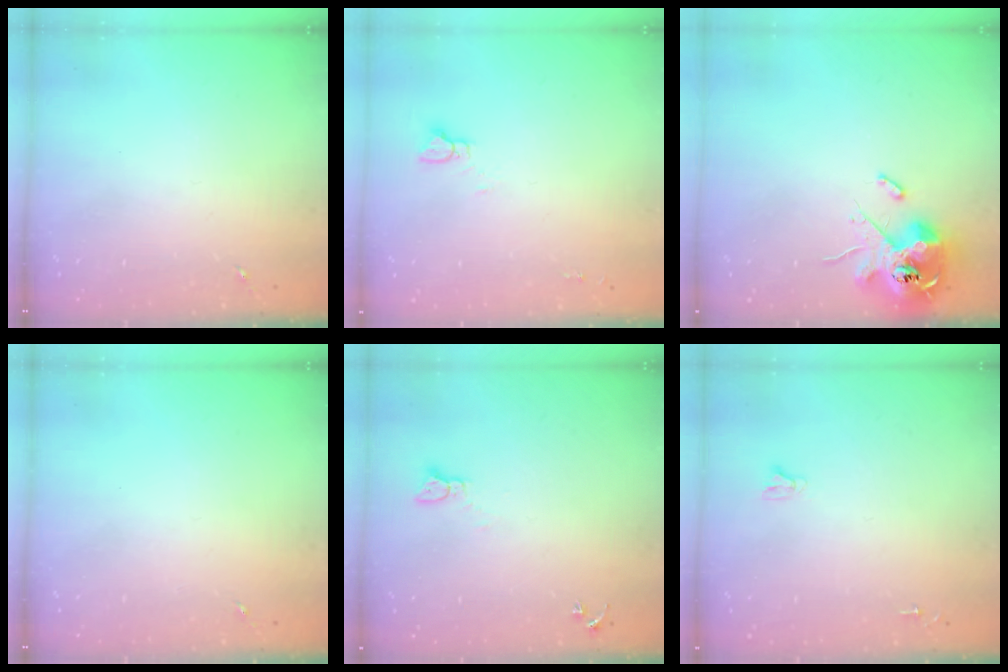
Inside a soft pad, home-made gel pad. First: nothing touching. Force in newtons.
{"total": 3.6, "press": 3.6, "slide": 0.3}
{"total": 13.2, "press": 13.0, "slide": 2.2}
{"total": 0.0}
{"total": 2.3, "press": 2.3, "slide": 0.3}
{"total": 2.4, "press": 2.4, "slide": 0.2}